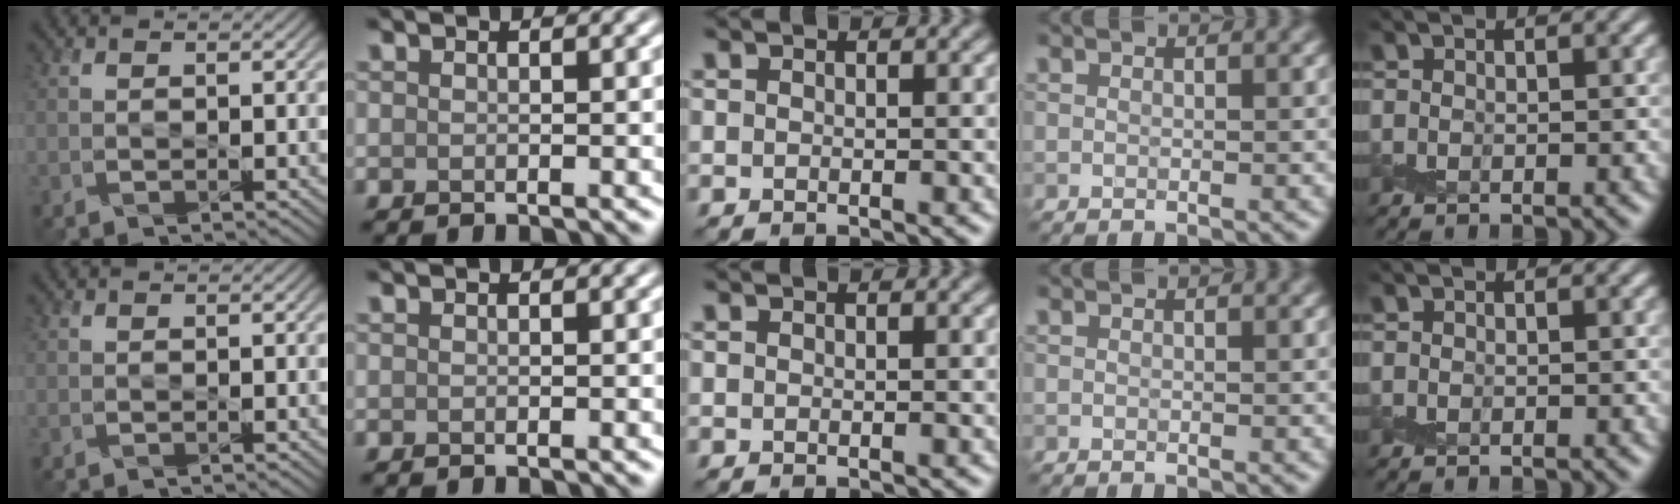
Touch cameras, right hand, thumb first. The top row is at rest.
{}